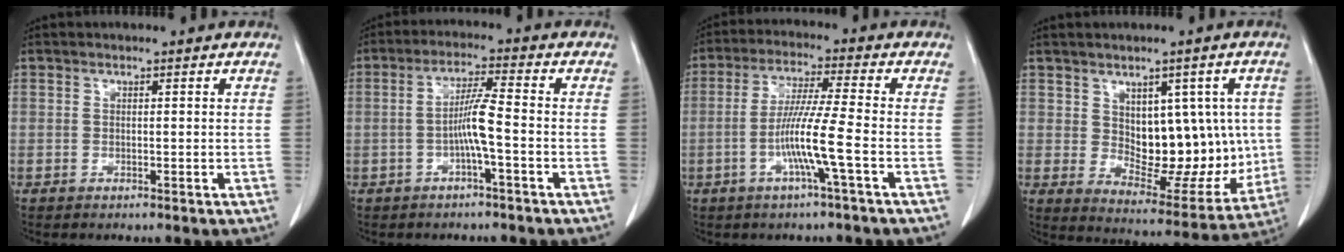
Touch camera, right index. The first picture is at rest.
{"total": 5.7, "force": [-1.5, 0.1, 5.5], "torque": [-0.114, 0.010, -0.026]}
{"total": 9.0, "force": [-2.9, -0.9, 8.5], "torque": [-0.166, -0.006, -0.056]}
{"total": 16.4, "force": [1.8, 9.6, 13.1], "torque": [-0.188, 0.010, 0.059]}